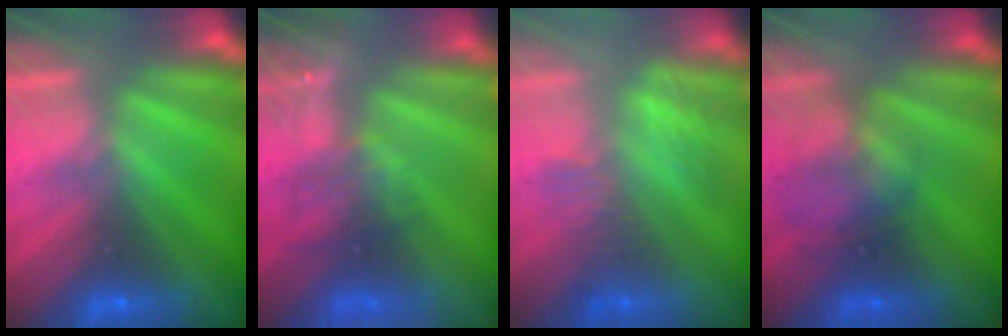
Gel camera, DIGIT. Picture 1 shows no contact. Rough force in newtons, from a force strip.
{"total": 4.4}
{"total": 2.8}
{"total": 2.3}